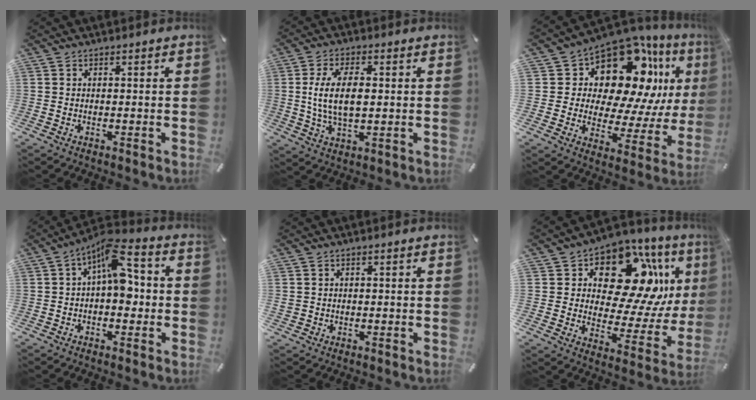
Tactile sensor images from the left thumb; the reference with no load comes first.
{"total": 10.3, "force": [0.9, 5.0, 8.9], "torque": [-0.185, 0.001, 0.010]}
{"total": 17.6, "force": [9.9, 10.8, 9.7], "torque": [-0.139, -0.087, 0.170]}
{"total": 10.0, "force": [1.6, 5.4, 8.3], "torque": [-0.121, -0.013, 0.027]}
{"total": 1.1, "force": [0.3, 1.0, 0.1], "torque": [-0.002, 0.004, 0.004]}
{"total": 18.0, "force": [8.2, 10.7, 12.0], "torque": [-0.174, -0.058, 0.135]}